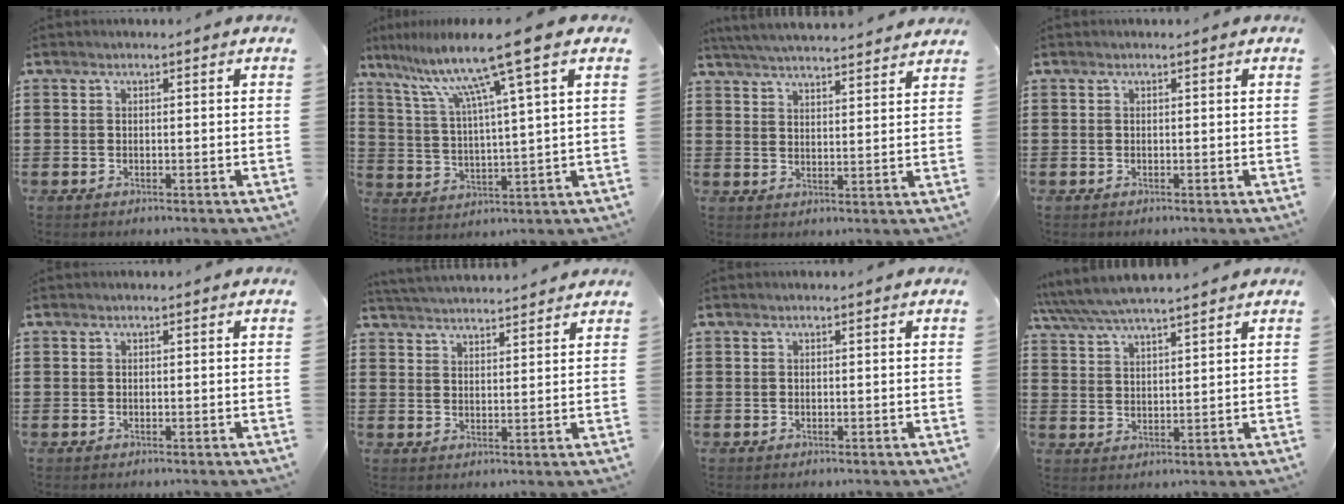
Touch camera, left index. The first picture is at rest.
{"total": 12.0, "force": [7.8, -0.4, 9.1], "torque": [-0.199, -0.028, 0.124]}
{"total": 4.8, "force": [4.7, -0.4, 0.9], "torque": [-0.034, -0.025, 0.083]}
{"total": 0.0}
{"total": 0.0}
{"total": 3.4, "force": [3.4, -0.3, 0.1], "torque": [-0.015, -0.015, 0.061]}
{"total": 0.0}
{"total": 5.0, "force": [4.6, 0.5, 1.9], "torque": [-0.053, -0.016, 0.081]}